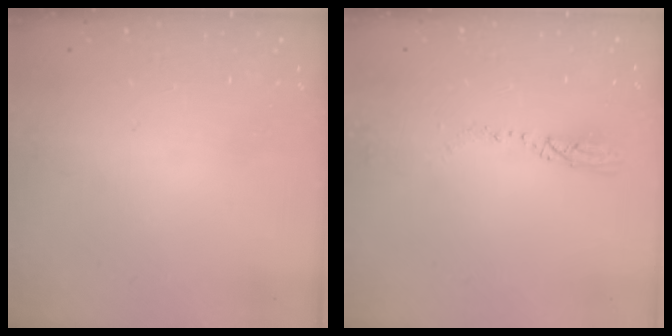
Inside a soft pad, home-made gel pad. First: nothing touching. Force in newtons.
{"total": 3.6, "press": 3.5, "slide": 0.7}